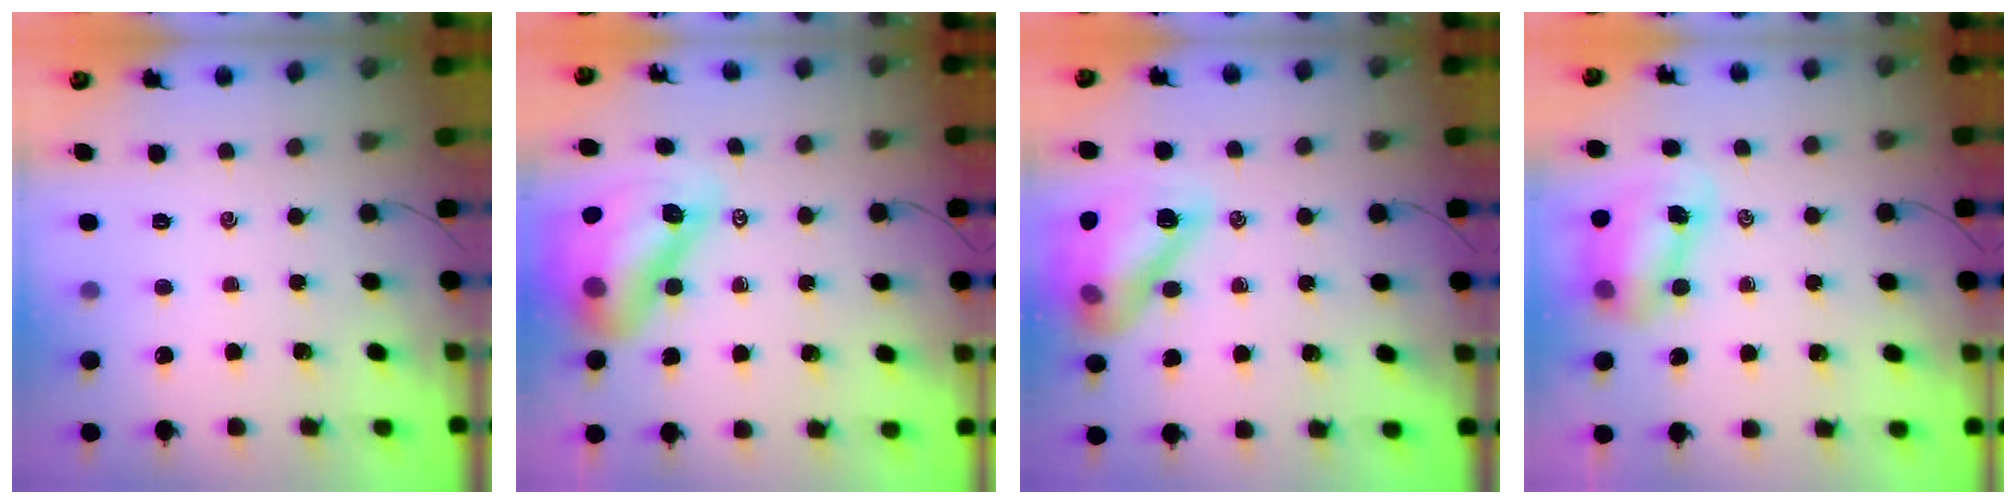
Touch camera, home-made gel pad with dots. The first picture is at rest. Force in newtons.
{"total": 16.0, "press": 15.4, "slide": 4.4}
{"total": 15.4, "press": 15.2, "slide": 2.3}
{"total": 8.0, "press": 7.8, "slide": 1.5}